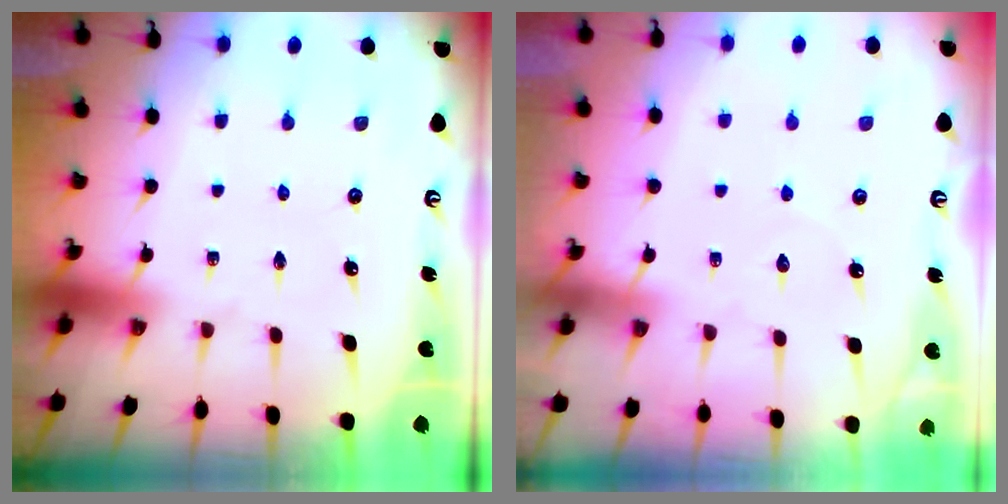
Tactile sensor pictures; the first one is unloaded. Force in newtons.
{"total": 2.4, "press": 2.4, "slide": 0.3}